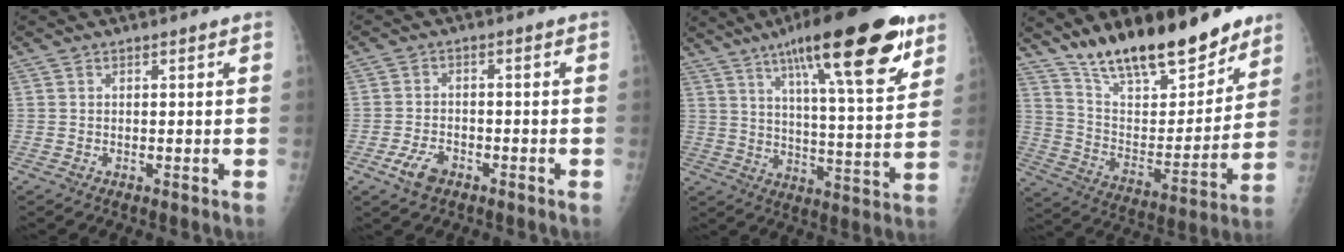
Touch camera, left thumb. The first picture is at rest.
{"total": 4.4, "force": [-2.5, 2.5, 2.5], "torque": [-0.047, 0.010, -0.044]}
{"total": 24.2, "force": [13.9, 5.5, 19.1], "torque": [-0.270, -0.037, 0.211]}
{"total": 22.7, "force": [17.3, 8.1, 12.3], "torque": [-0.155, -0.092, 0.288]}